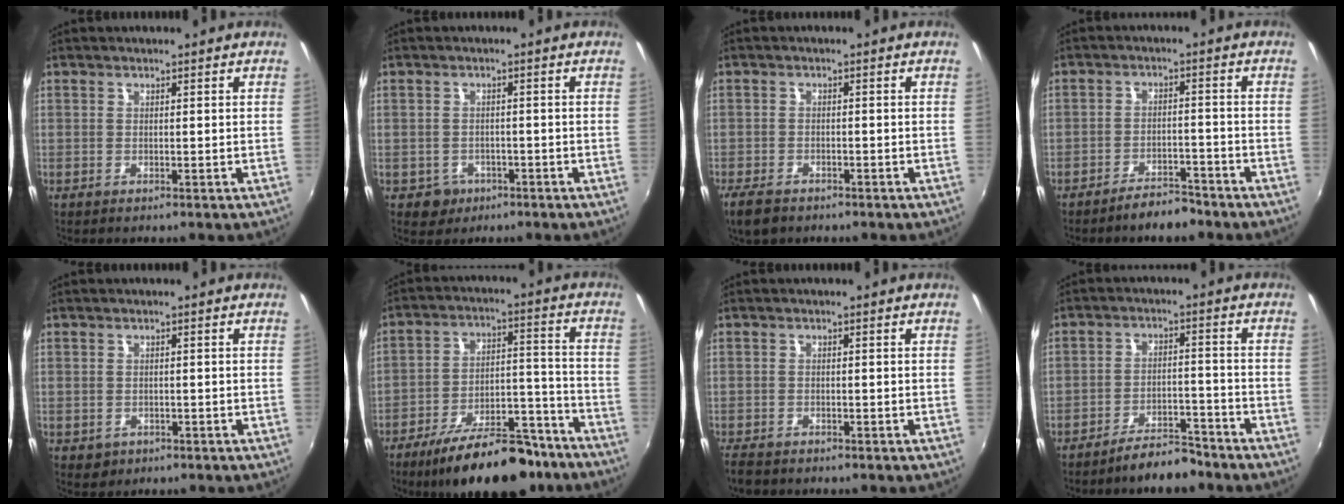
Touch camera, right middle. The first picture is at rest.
{"total": 3.5, "force": [-1.6, 3.1, 0.6], "torque": [-0.024, 0.003, -0.018]}
{"total": 5.1, "force": [-3.9, 2.2, 2.5], "torque": [-0.068, -0.018, -0.075]}
{"total": 4.9, "force": [-4.3, 1.3, 1.8], "torque": [-0.045, 0.008, -0.064]}
{"total": 3.5, "force": [-1.2, 3.0, 1.3], "torque": [-0.033, -0.006, -0.009]}
{"total": 19.6, "force": [-15.2, 7.1, 10.1], "torque": [-0.170, 0.010, -0.214]}
{"total": 3.6, "force": [-3.3, 0.8, 1.3], "torque": [-0.037, -0.020, -0.061]}
{"total": 6.6, "force": [-5.9, 1.6, 2.5], "torque": [-0.054, 0.015, -0.086]}